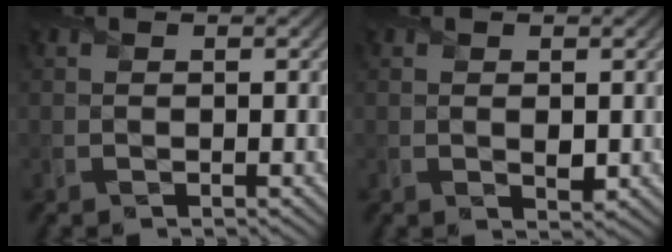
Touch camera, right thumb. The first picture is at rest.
{"total": 1.3, "force": [0.1, 0.8, 1.1], "torque": [-0.021, -0.002, 0.005]}